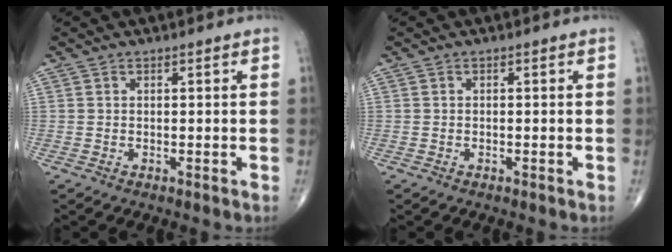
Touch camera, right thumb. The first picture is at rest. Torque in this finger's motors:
{"motor_torque": [0.04, 0.03, -0.03, -0.03, 0.01]}